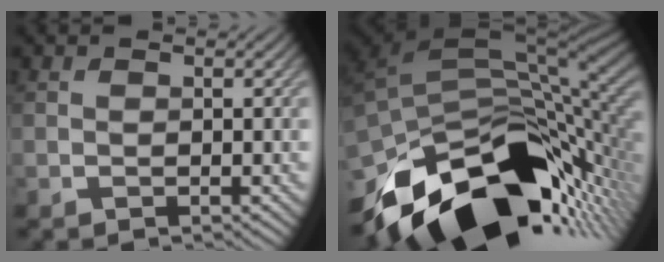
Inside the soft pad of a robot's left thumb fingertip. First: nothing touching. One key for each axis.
{"total": 17.6, "fx": -9.2, "fy": 9.2, "fz": 11.7, "tx": -0.221, "ty": -0.028, "tz": -0.146}